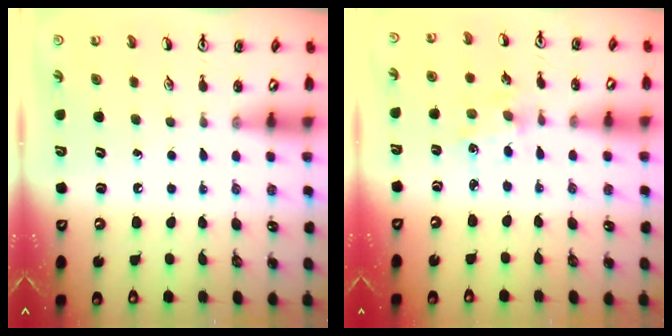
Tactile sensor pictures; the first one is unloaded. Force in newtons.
{"total": 1.5, "press": 1.5, "slide": 0.1}